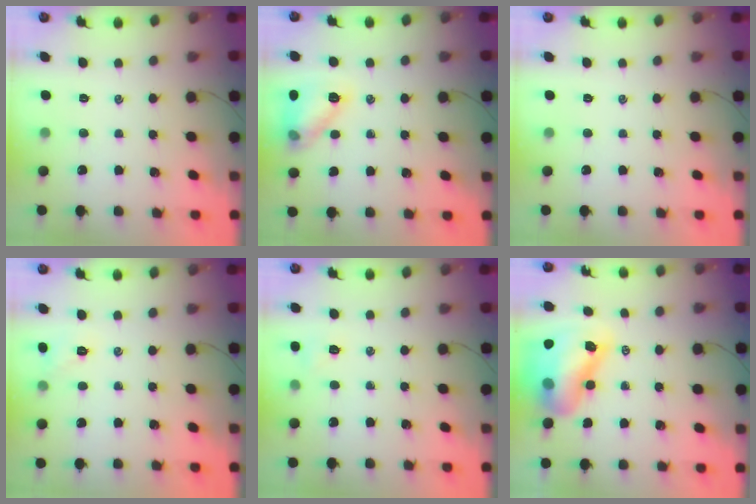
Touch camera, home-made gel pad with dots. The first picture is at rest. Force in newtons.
{"total": 11.8, "press": 11.8, "slide": 0.2}
{"total": 0.0}
{"total": 6.0, "press": 5.8, "slide": 1.5}
{"total": 4.8, "press": 4.7, "slide": 0.9}
{"total": 16.1, "press": 15.4, "slide": 4.7}